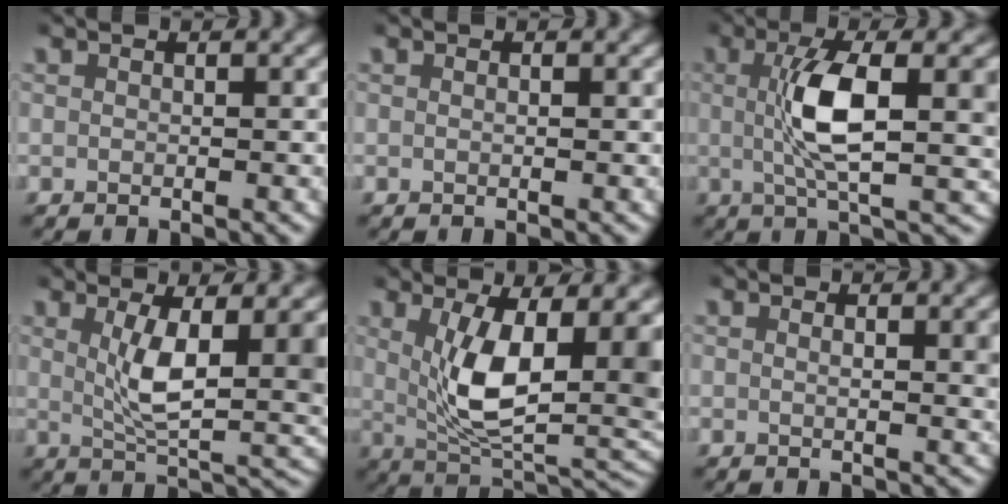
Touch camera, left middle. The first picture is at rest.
{"total": 0.0}
{"total": 7.8, "force": [0.7, 2.1, 7.5], "torque": [-0.117, 0.003, 0.011]}
{"total": 7.5, "force": [0.8, 2.5, 7.0], "torque": [-0.098, -0.012, 0.018]}
{"total": 10.8, "force": [0.6, 4.7, 9.7], "torque": [-0.154, -0.013, 0.017]}
{"total": 1.4, "force": [0.3, 0.0, 1.4], "torque": [-0.019, -0.005, 0.006]}